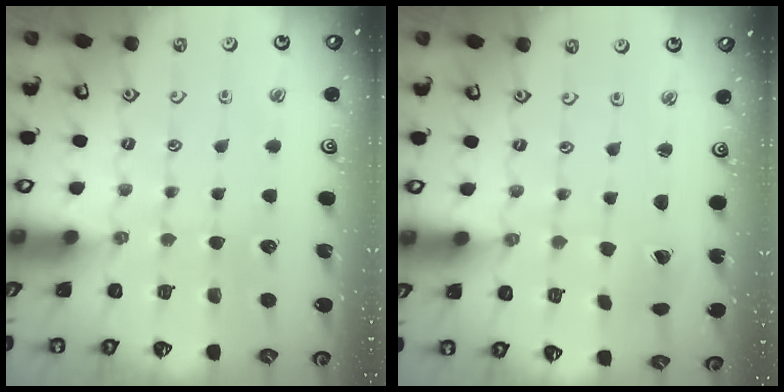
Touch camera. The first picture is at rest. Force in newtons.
{"total": 0.7, "press": 0.7, "slide": 0.0}